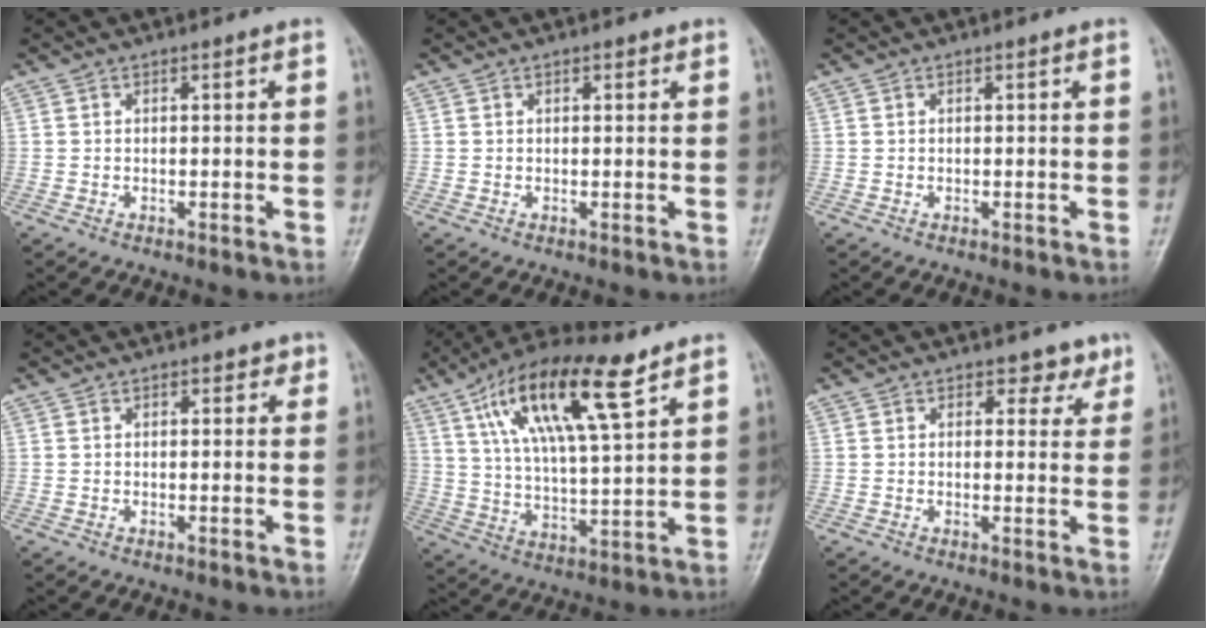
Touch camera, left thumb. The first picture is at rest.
{"total": 1.0, "force": [0.6, 0.6, 0.6], "torque": [-0.002, -0.001, 0.005]}
{"total": 0.0}
{"total": 1.6, "force": [0.9, 1.1, 0.8], "torque": [0.005, -0.001, 0.006]}
{"total": 18.3, "force": [9.6, 5.3, 14.7], "torque": [-0.250, -0.019, 0.173]}
{"total": 3.3, "force": [2.4, 2.2, 0.7], "torque": [0.019, -0.013, 0.025]}